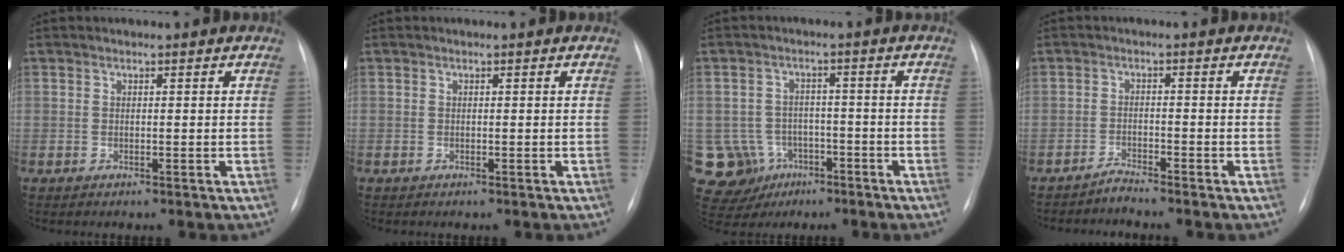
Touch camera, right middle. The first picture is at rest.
{"total": 0.0}
{"total": 10.0, "force": [-4.1, 9.0, 1.6], "torque": [-0.047, 0.017, -0.049]}
{"total": 1.9, "force": [-1.8, -0.4, -0.2], "torque": [0.005, -0.009, -0.034]}